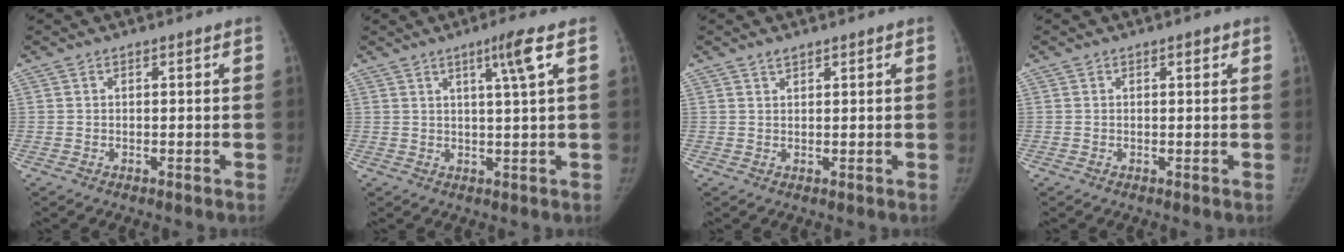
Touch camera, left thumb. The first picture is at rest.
{"total": 5.1, "force": [2.2, -0.8, 4.6], "torque": [-0.079, -0.009, 0.038]}
{"total": 1.2, "force": [1.0, 0.4, 0.5], "torque": [-0.002, -0.007, 0.018]}
{"total": 1.0, "force": [0.5, 0.4, 0.7], "torque": [-0.005, 0.000, 0.006]}